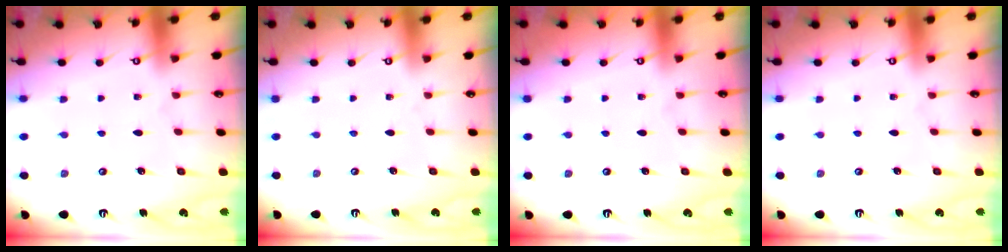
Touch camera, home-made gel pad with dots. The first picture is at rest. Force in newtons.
{"total": 0.0}
{"total": 0.0}
{"total": 0.0}